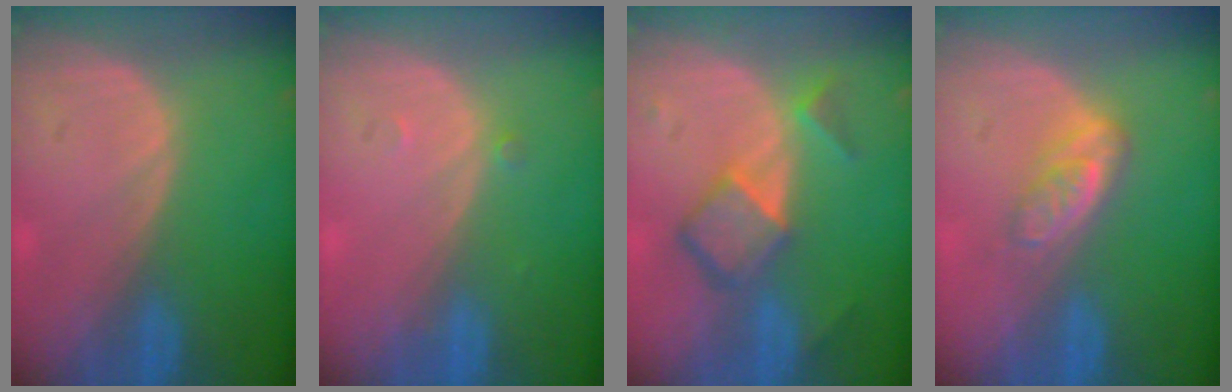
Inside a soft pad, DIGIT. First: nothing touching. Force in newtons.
{"total": 0.7, "press": 0.7, "slide": 0.1}
{"total": 6.8, "press": 5.8, "slide": 3.6}
{"total": 4.9, "press": 4.2, "slide": 2.4}